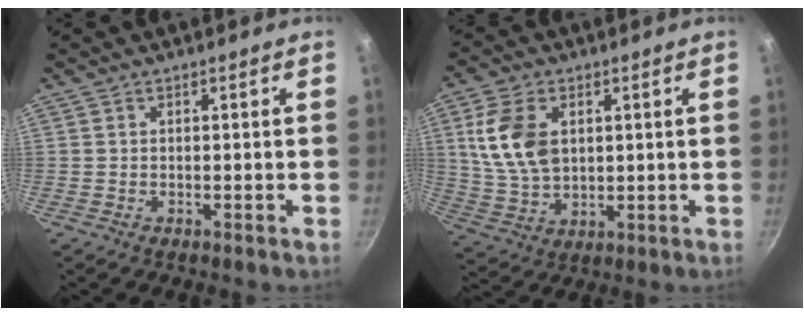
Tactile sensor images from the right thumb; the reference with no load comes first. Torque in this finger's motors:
{"motor_torque": [-0.53, 1.05, 1.13, 0.14, 0.34]}